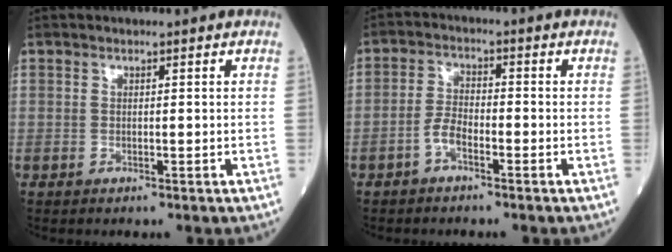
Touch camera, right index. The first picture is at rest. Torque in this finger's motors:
{"motor_torque": [0.13, -0.06, 0.04, 0.01]}